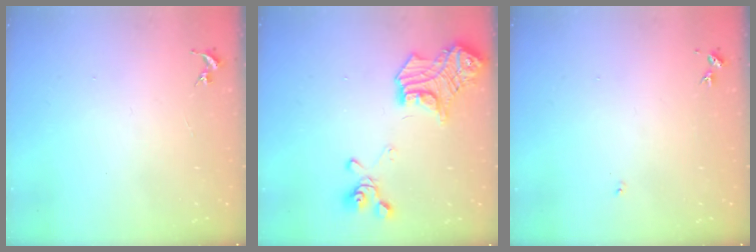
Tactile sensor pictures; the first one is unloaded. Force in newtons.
{"total": 20.7, "press": 20.7, "slide": 1.8}
{"total": 3.3, "press": 3.3, "slide": 0.4}